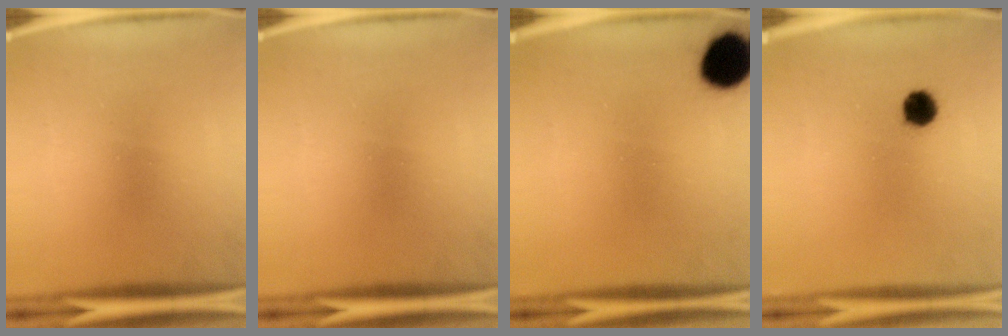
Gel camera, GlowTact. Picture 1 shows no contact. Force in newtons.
{"total": 0.0}
{"total": 11.2}
{"total": 3.8}